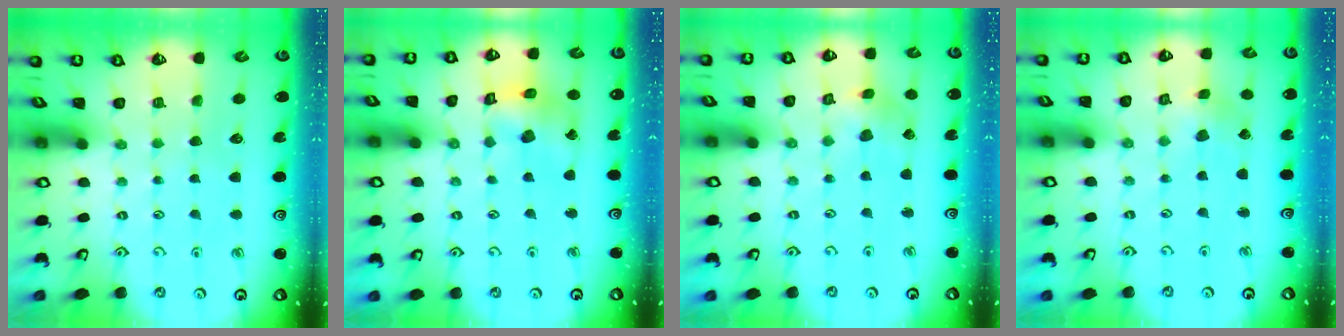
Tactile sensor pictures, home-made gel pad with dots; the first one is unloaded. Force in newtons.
{"total": 12.5, "press": 12.4, "slide": 1.6}
{"total": 3.5, "press": 3.4, "slide": 0.6}
{"total": 2.3, "press": 2.3, "slide": 0.2}